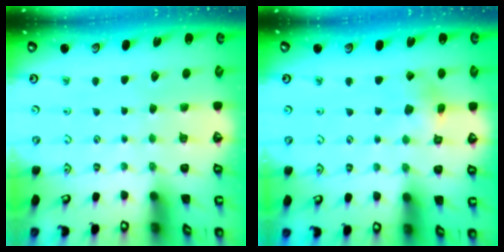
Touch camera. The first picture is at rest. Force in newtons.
{"total": 2.5, "press": 2.5, "slide": 0.3}